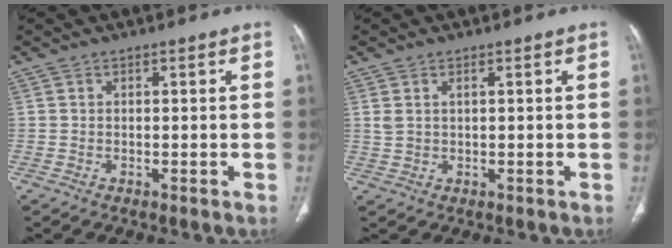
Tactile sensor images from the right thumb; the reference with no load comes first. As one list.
[{"total": 2.1, "force": [0.8, 1.0, 1.6], "torque": [-0.042, 0.008, 0.024]}]